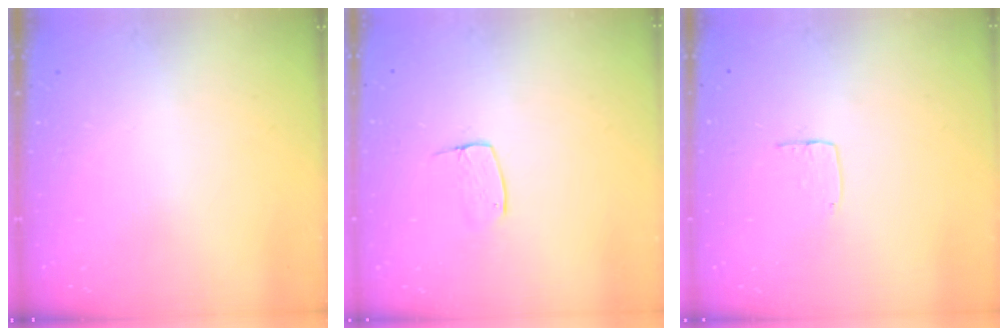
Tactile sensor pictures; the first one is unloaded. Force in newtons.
{"total": 6.5, "press": 6.5, "slide": 0.4}
{"total": 3.6, "press": 3.6, "slide": 0.2}